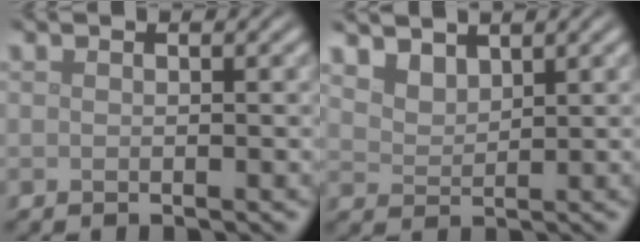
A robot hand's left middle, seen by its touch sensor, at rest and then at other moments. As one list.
[{"total": 3.1, "force": [2.6, 1.4, 1.0], "torque": [-0.031, -0.006, 0.061]}]